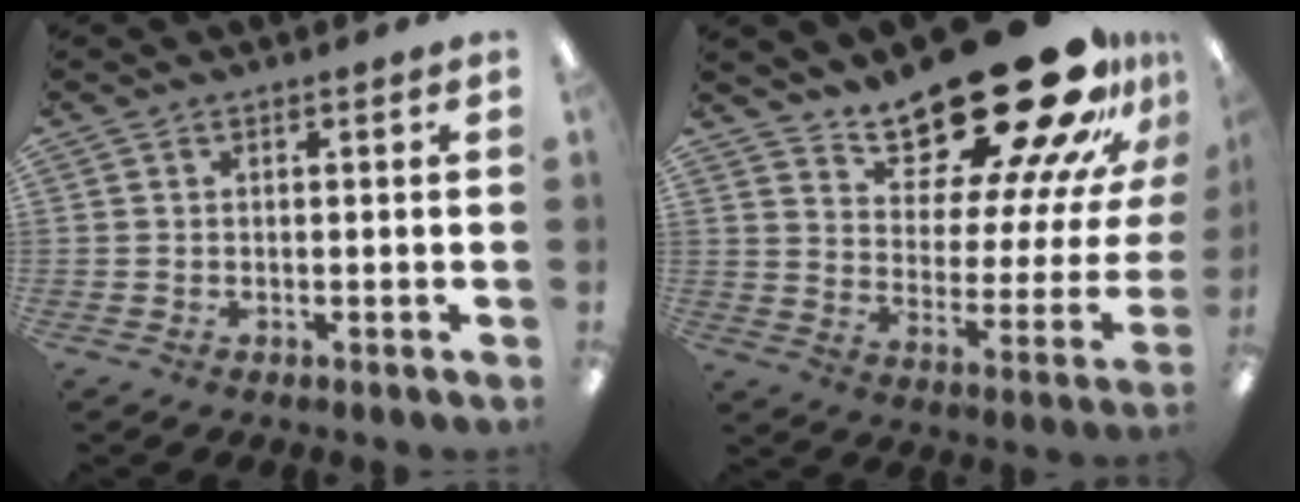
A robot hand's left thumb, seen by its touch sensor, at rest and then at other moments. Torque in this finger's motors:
{"motor_torque": [0.52, 0.64, 1.43, -1.34, 0.04]}